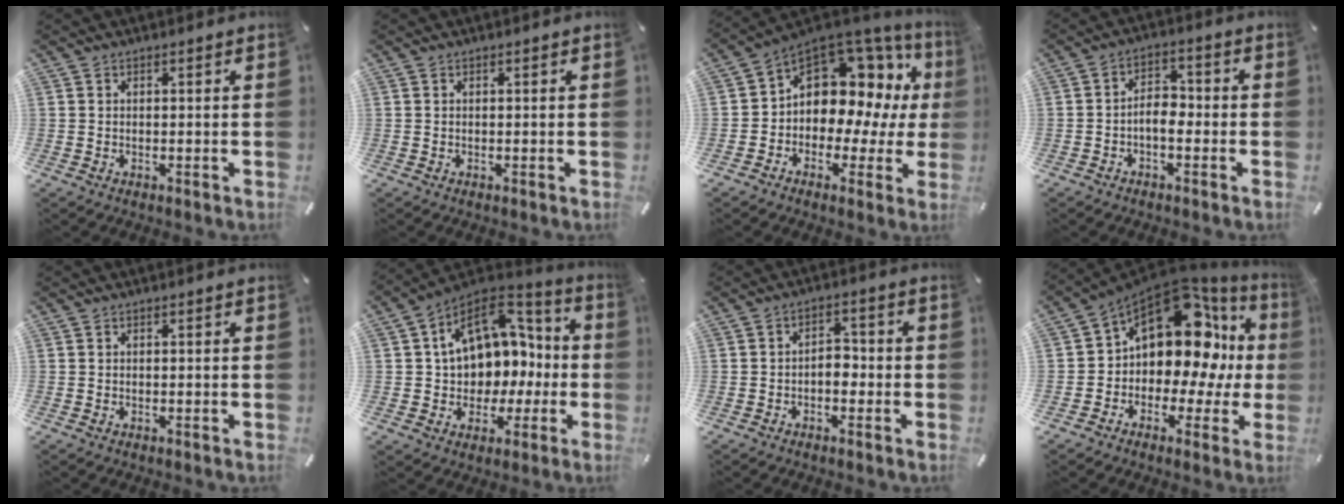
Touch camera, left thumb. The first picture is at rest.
{"total": 0.0}
{"total": 10.9, "force": [3.7, 8.4, 6.0], "torque": [-0.094, -0.043, 0.068]}
{"total": 5.1, "force": [-2.1, 3.0, 3.5], "torque": [-0.067, 0.015, -0.041]}
{"total": 0.0}
{"total": 15.0, "force": [4.3, 12.0, 8.0], "torque": [-0.117, -0.024, 0.085]}
{"total": 4.1, "force": [-1.5, 2.6, 2.8], "torque": [-0.050, 0.016, -0.030]}
{"total": 15.3, "force": [6.7, 9.8, 9.8], "torque": [-0.167, -0.071, 0.106]}